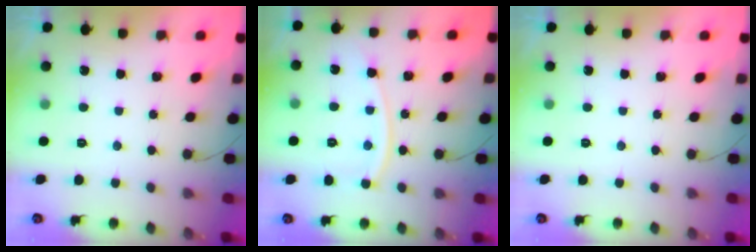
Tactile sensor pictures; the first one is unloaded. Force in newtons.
{"total": 9.7, "press": 9.6, "slide": 1.3}
{"total": 0.0}